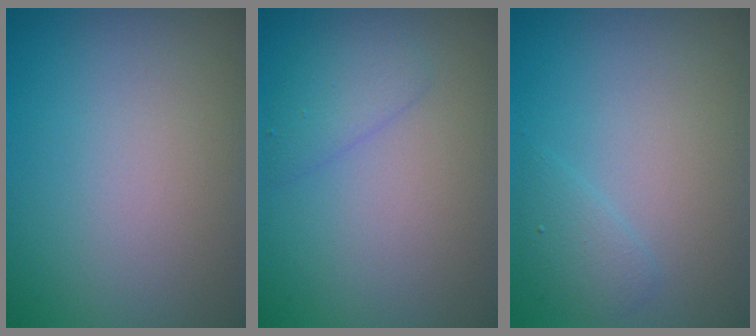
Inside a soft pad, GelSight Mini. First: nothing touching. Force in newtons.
{"total": 1.9, "press": 1.9, "slide": 0.1}
{"total": 1.5, "press": 1.5, "slide": 0.1}